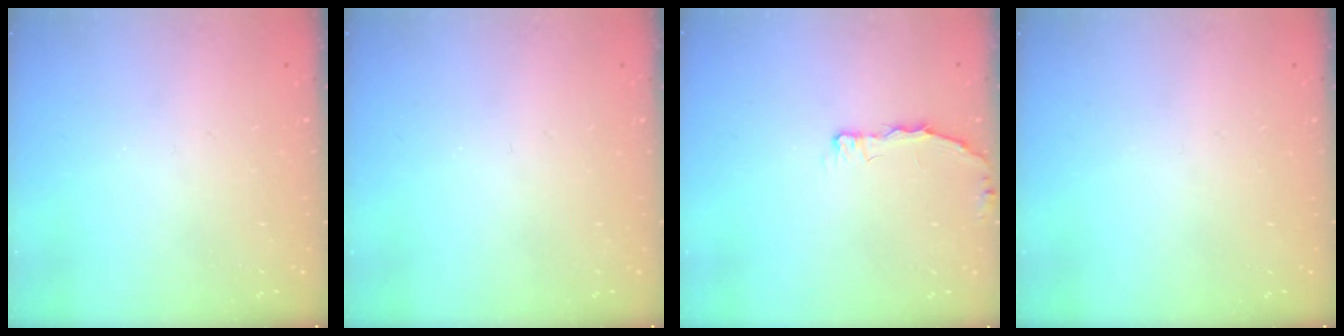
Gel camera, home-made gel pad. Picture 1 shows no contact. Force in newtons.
{"total": 0.0}
{"total": 2.9, "press": 2.9, "slide": 0.3}
{"total": 0.0}